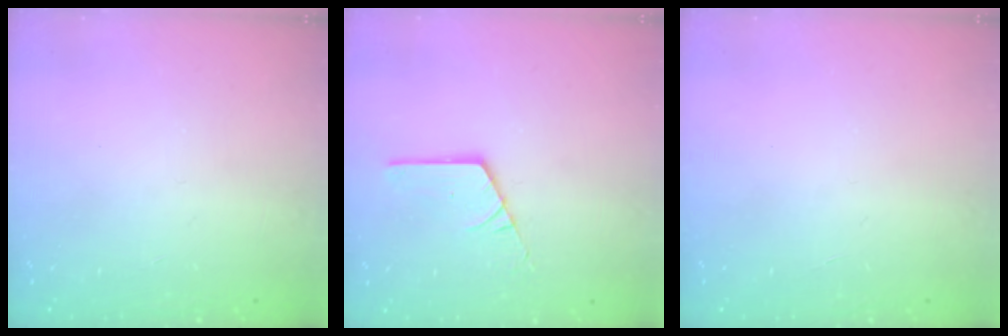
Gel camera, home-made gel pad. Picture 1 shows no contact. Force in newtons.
{"total": 2.6, "press": 2.6, "slide": 0.2}
{"total": 0.0}